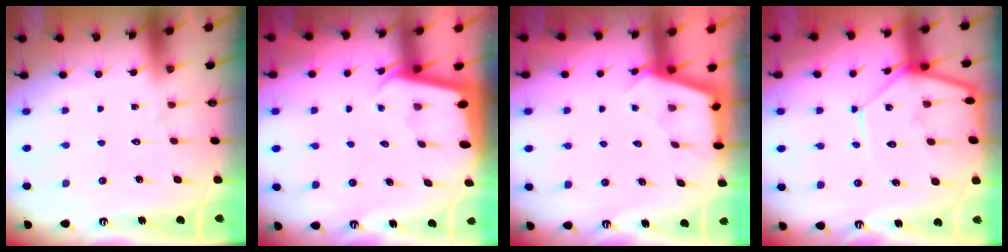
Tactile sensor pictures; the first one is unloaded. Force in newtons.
{"total": 1.8, "press": 1.8, "slide": 0.1}
{"total": 2.8, "press": 2.8, "slide": 0.3}
{"total": 11.7, "press": 11.6, "slide": 1.0}